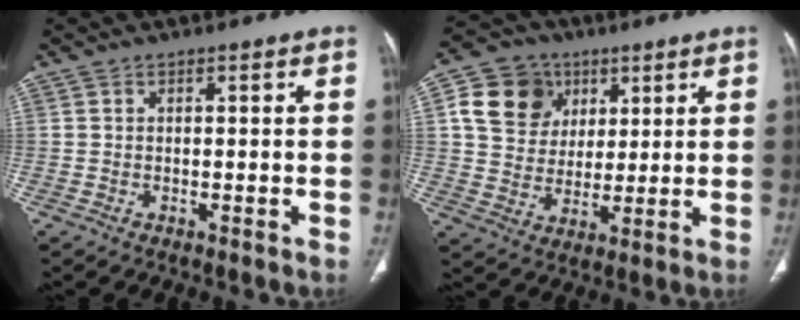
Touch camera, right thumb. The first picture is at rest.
{"total": 12.9, "force": [4.7, 10.7, 5.4], "torque": [-0.072, -0.003, 0.086]}